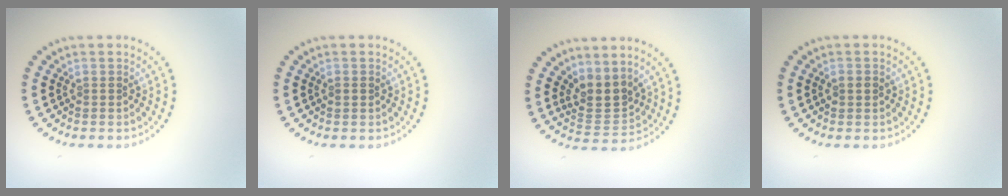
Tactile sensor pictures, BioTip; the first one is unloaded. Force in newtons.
{"total": 0.8, "press": 0.8, "slide": 0.1}
{"total": 3.0, "press": 2.5, "slide": 1.7}
{"total": 1.3, "press": 1.3, "slide": 0.2}